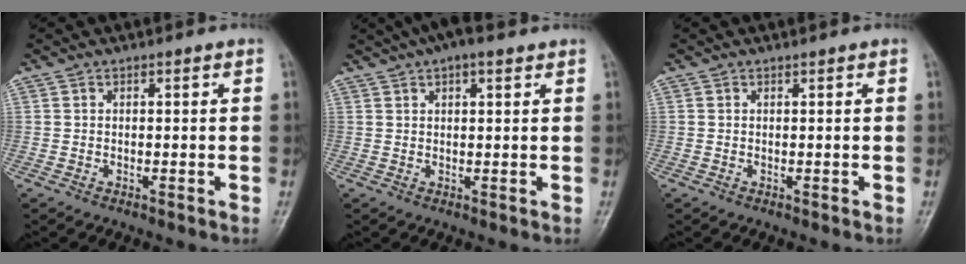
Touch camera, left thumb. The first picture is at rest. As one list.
[{"total": 6.1, "force": [3.8, 2.3, 4.2], "torque": [-0.064, 0.015, 0.057]}, {"total": 0.0}]